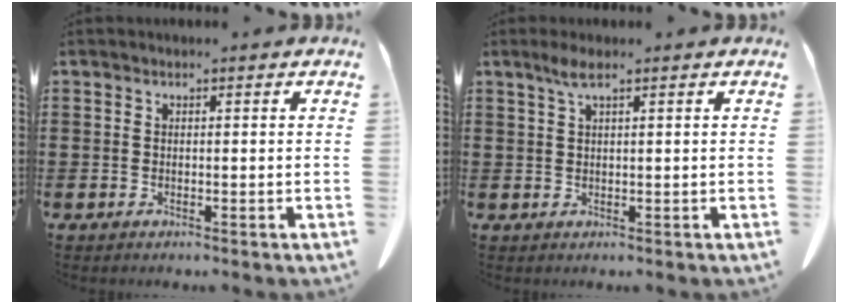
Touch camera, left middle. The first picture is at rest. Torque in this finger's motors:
{"motor_torque": [0.51, 0.22, 0.07, 0.03]}